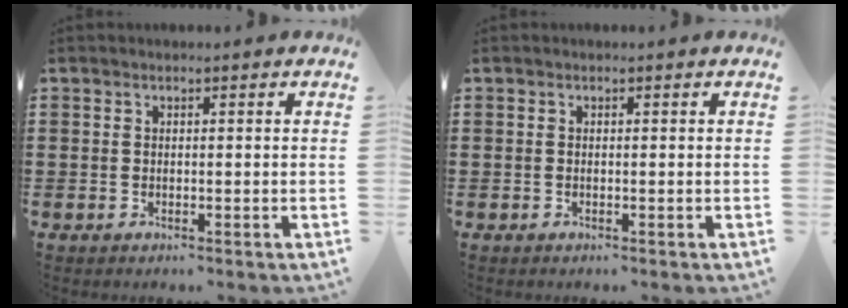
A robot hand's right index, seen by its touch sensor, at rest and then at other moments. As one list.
[{"total": 0.0}]